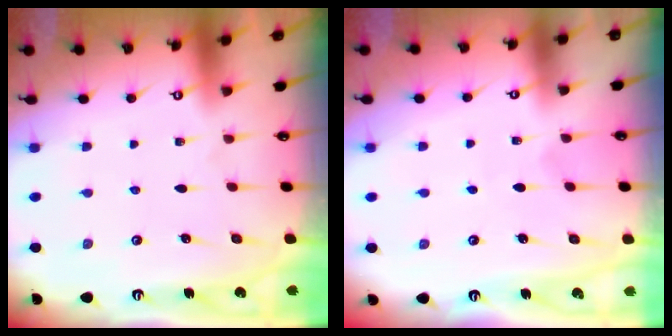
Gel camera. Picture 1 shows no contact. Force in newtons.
{"total": 3.1, "press": 3.1, "slide": 0.2}